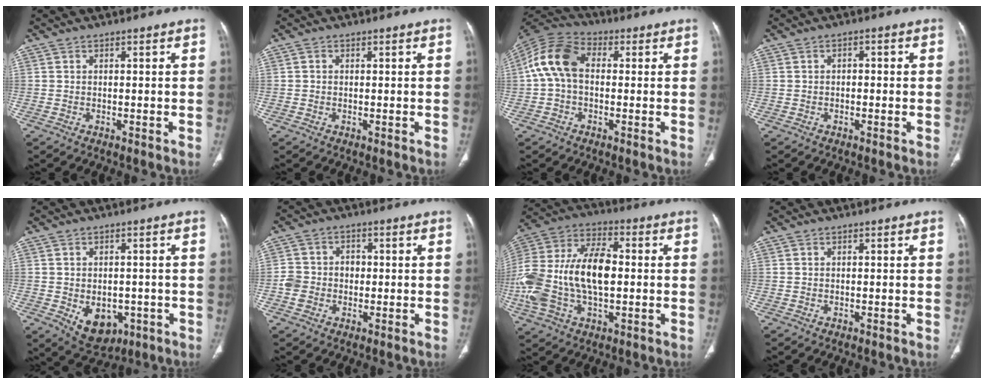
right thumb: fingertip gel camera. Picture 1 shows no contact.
{"total": 0.6, "force": [0.0, 0.5, 0.2], "torque": [-0.001, 0.002, 0.000]}
{"total": 11.1, "force": [0.6, 7.5, 8.1], "torque": [-0.159, 0.031, -0.001]}
{"total": 1.4, "force": [-0.2, 1.0, 0.9], "torque": [-0.006, 0.007, -0.006]}
{"total": 8.7, "force": [-2.7, 6.2, 5.5], "torque": [-0.062, 0.005, -0.020]}
{"total": 5.4, "force": [-0.9, 4.7, 2.4], "torque": [-0.028, 0.021, -0.018]}
{"total": 22.8, "force": [-1.1, 12.7, 18.8], "torque": [-0.413, 0.022, -0.021]}
{"total": 0.0}